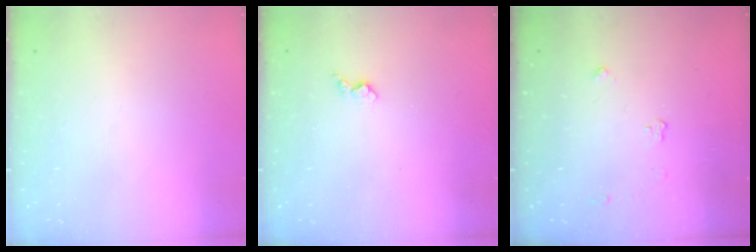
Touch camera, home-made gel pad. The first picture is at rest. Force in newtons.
{"total": 2.9, "press": 2.9, "slide": 0.5}
{"total": 3.3, "press": 3.2, "slide": 0.4}